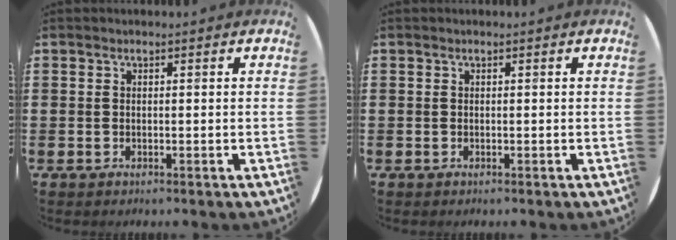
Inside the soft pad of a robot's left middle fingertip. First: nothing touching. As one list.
[{"total": 0.0}]